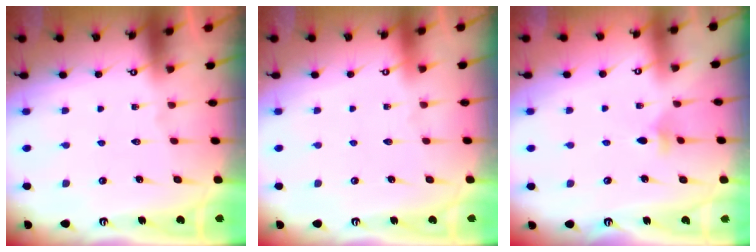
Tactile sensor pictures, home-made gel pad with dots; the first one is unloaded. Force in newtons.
{"total": 0.0}
{"total": 3.8, "press": 3.7, "slide": 0.9}